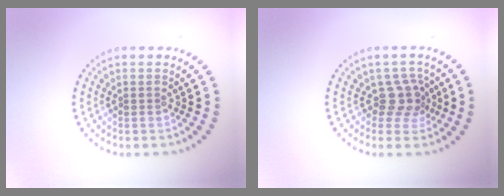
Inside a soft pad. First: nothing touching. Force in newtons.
{"total": 2.6, "press": 2.0, "slide": 1.7}